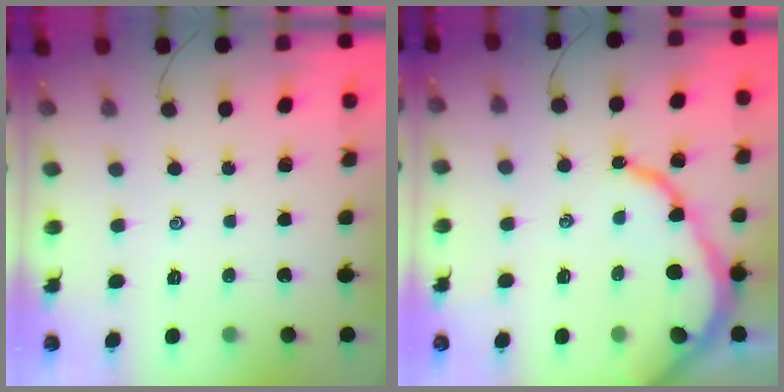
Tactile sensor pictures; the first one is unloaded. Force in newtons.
{"total": 10.0, "press": 10.0, "slide": 0.9}